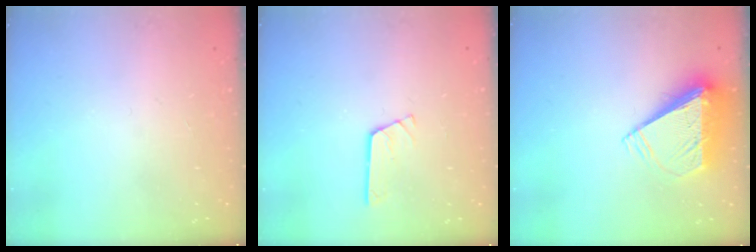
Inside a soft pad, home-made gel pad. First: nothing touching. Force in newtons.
{"total": 2.6, "press": 2.6, "slide": 0.3}
{"total": 8.6, "press": 8.5, "slide": 1.3}